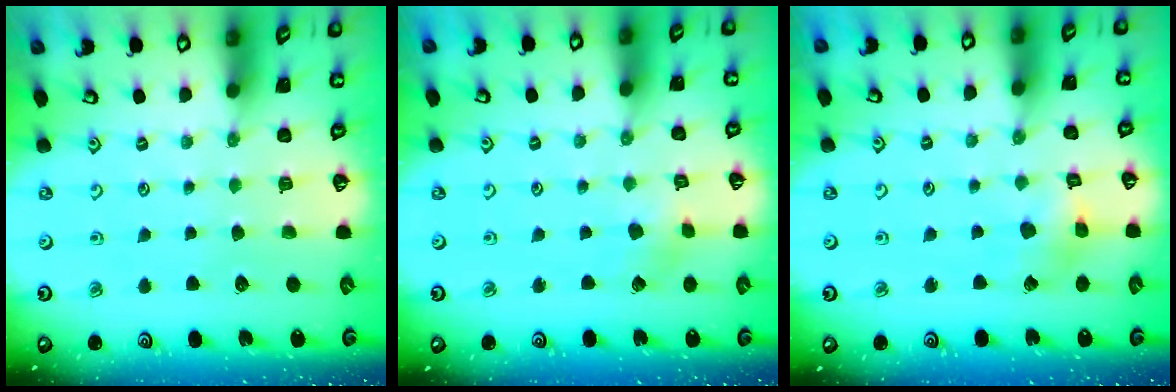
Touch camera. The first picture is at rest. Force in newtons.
{"total": 2.9, "press": 2.8, "slide": 0.8}
{"total": 5.2, "press": 5.2, "slide": 0.5}